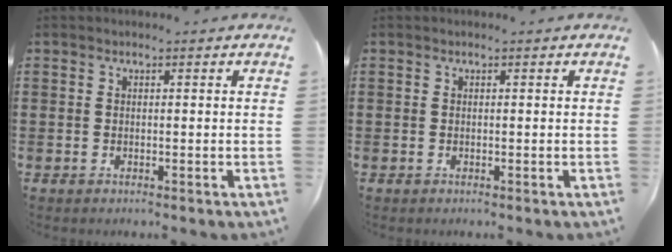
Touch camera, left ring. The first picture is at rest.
{"total": 0.0}